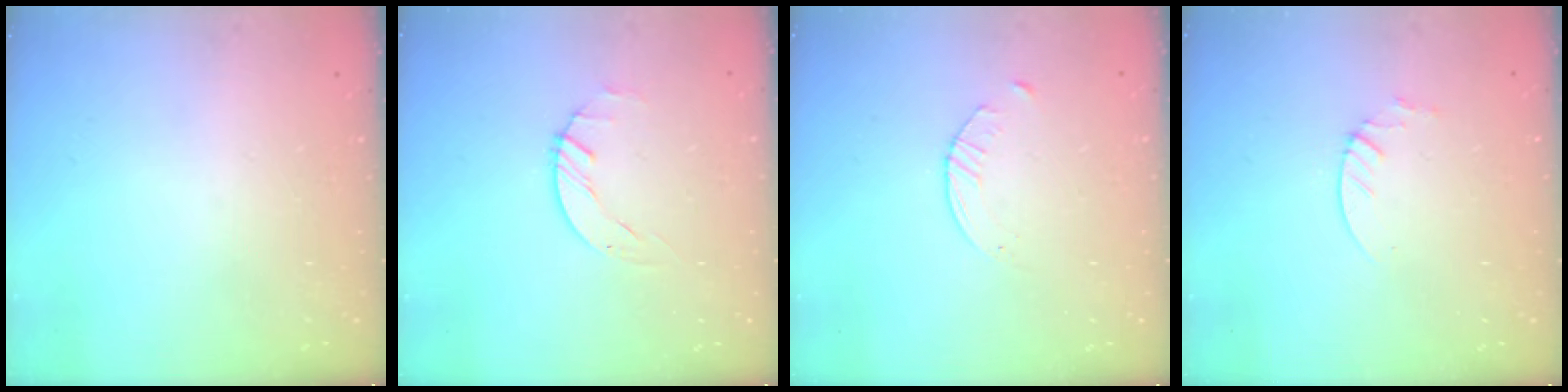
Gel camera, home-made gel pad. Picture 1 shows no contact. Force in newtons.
{"total": 0.6, "press": 0.6, "slide": 0.1}
{"total": 2.0, "press": 2.0, "slide": 0.3}
{"total": 1.9, "press": 1.9, "slide": 0.2}